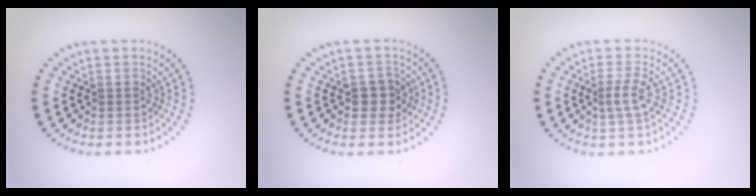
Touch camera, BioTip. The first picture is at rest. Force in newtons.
{"total": 2.0, "press": 1.9, "slide": 0.6}
{"total": 2.0, "press": 1.5, "slide": 1.3}